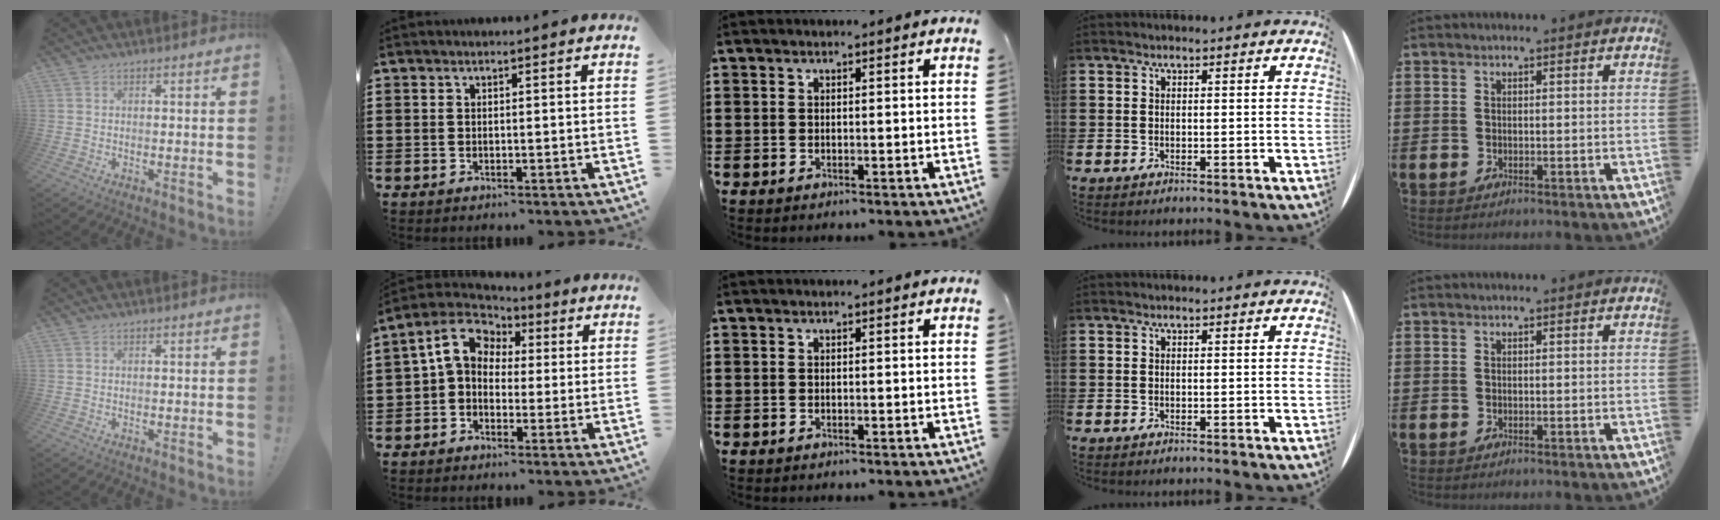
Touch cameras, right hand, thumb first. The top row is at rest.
{"index": {"total": 7.6, "force": [1.8, 6.0, 4.3], "torque": [-0.124, 0.011, 0.026]}}